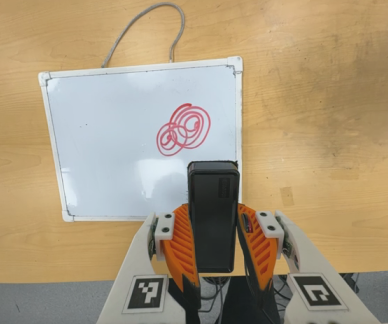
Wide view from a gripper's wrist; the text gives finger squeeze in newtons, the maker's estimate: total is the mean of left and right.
{"total": 6.1, "left": 4.6, "right": 7.5}